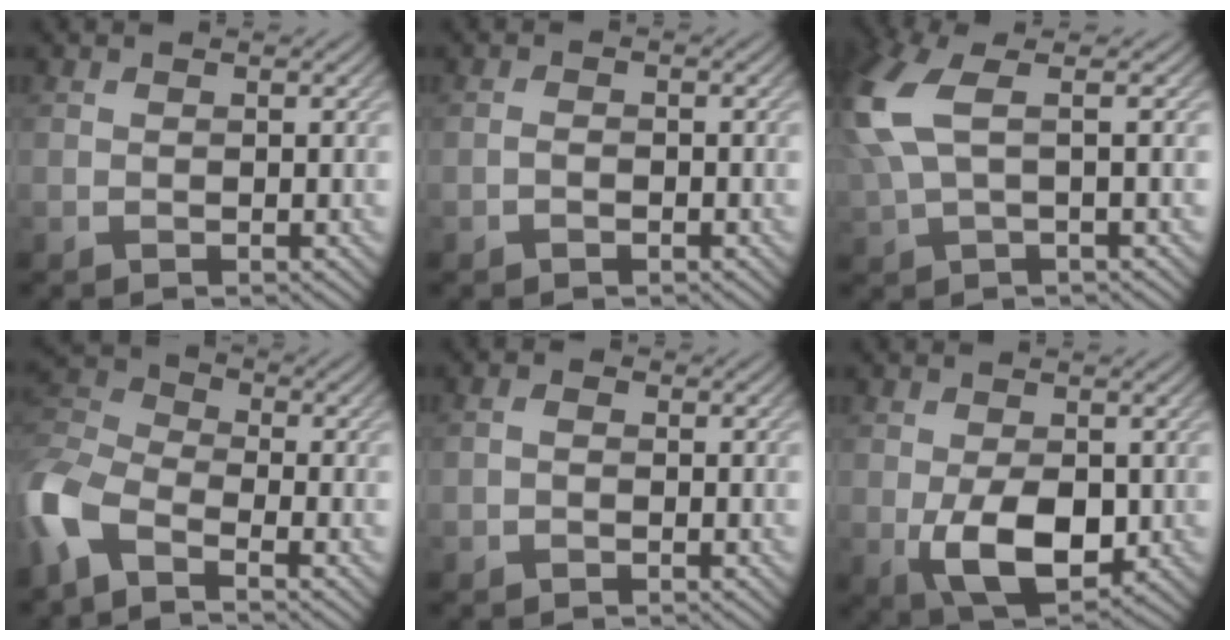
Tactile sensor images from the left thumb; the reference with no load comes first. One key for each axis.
{"total": 1.0, "fx": -0.7, "fy": 0.5, "fz": 0.5, "tx": -0.009, "ty": 0.002, "tz": -0.015}
{"total": 7.7, "fx": 1.6, "fy": 2.8, "fz": 7.0, "tx": -0.184, "ty": 0.014, "tz": 0.027}
{"total": 8.9, "fx": -4.8, "fy": 4.1, "fz": 6.3, "tx": -0.157, "ty": -0.005, "tz": -0.115}
{"total": 1.1, "fx": -0.6, "fy": 0.7, "fz": 0.6, "tx": -0.011, "ty": 0.003, "tz": -0.015}
{"total": 6.9, "fx": -1.4, "fy": 3.9, "fz": 5.5, "tx": -0.113, "ty": -0.014, "tz": -0.015}